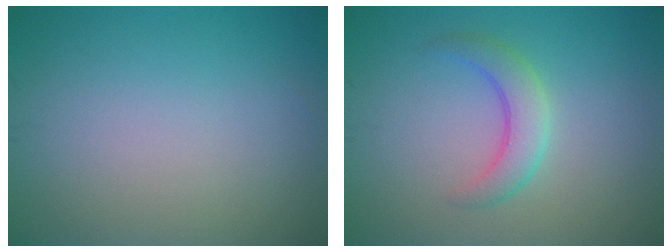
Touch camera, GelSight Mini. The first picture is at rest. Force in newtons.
{"total": 3.0, "press": 3.0, "slide": 0.2}